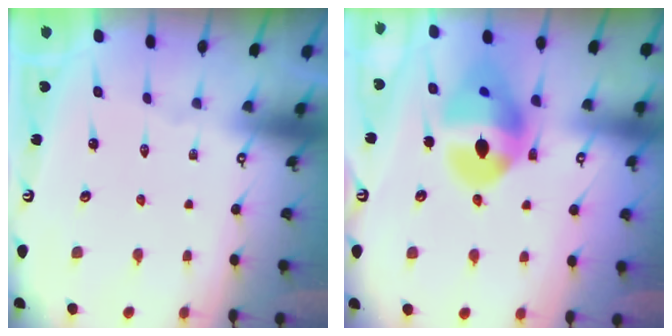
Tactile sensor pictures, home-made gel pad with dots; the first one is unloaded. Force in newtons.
{"total": 16.1, "press": 15.1, "slide": 5.5}